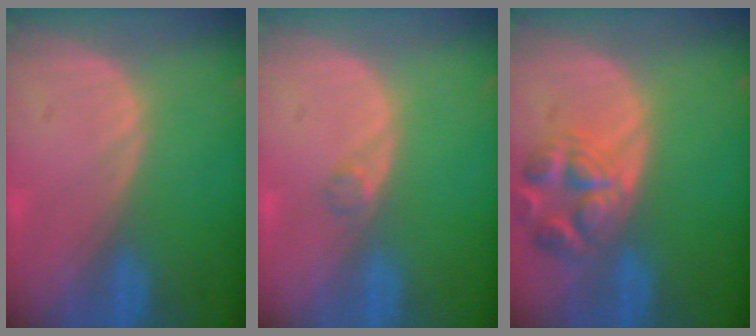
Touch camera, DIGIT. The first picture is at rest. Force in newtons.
{"total": 1.2, "press": 1.2, "slide": 0.1}
{"total": 7.1, "press": 6.4, "slide": 3.2}